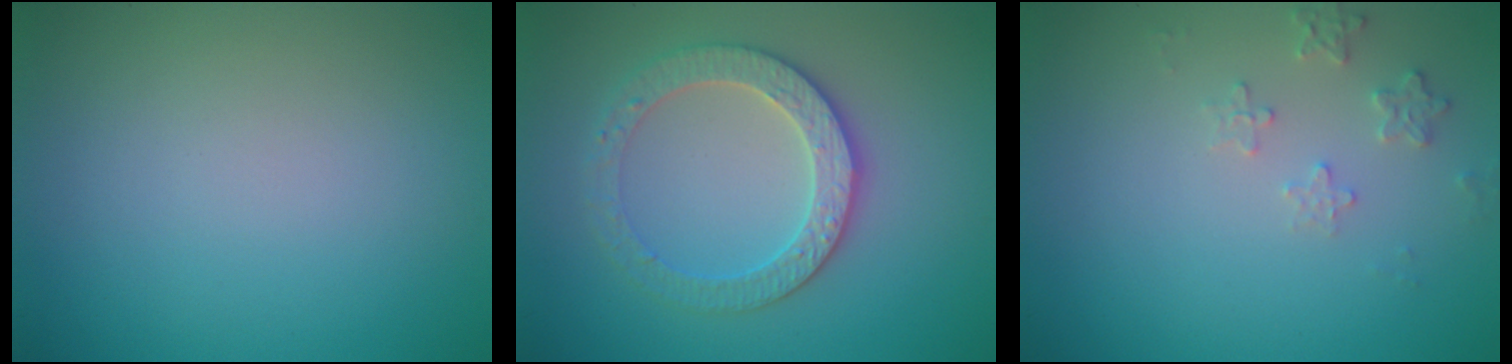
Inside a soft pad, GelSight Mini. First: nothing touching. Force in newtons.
{"total": 3.6, "press": 3.5, "slide": 0.9}
{"total": 1.6, "press": 1.6, "slide": 0.4}